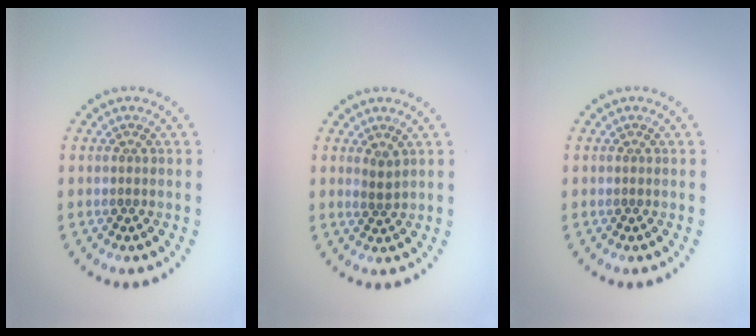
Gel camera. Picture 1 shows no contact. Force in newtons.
{"total": 1.2, "press": 0.9, "slide": 0.8}
{"total": 0.0}